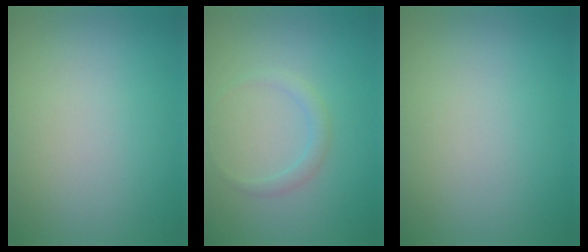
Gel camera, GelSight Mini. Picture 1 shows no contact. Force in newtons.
{"total": 1.2, "press": 1.2, "slide": 0.0}
{"total": 0.0}